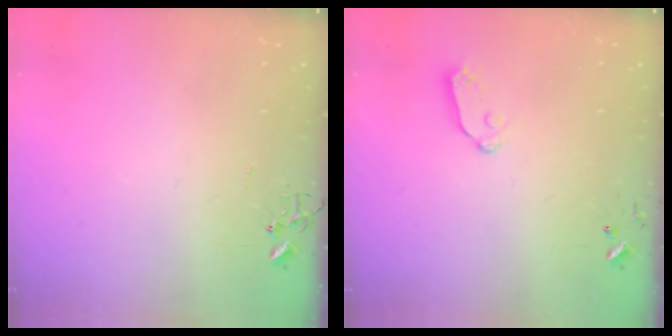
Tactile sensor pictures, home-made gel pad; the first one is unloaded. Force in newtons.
{"total": 6.8, "press": 6.8, "slide": 0.4}